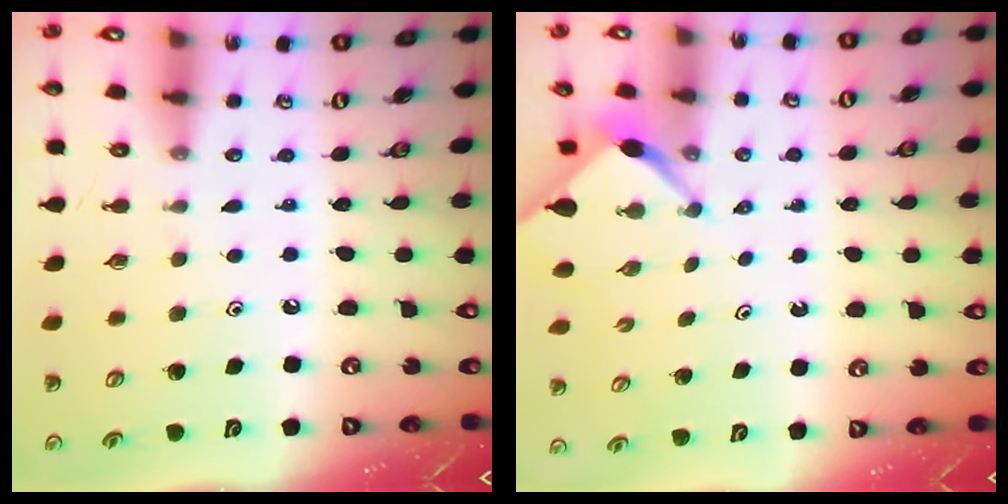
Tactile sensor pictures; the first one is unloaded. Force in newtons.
{"total": 2.5, "press": 2.5, "slide": 0.3}